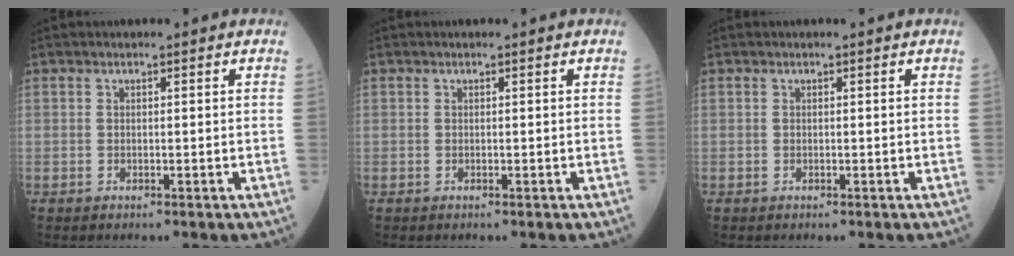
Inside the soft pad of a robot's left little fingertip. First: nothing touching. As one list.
[{"total": 0.0}, {"total": 0.0}]